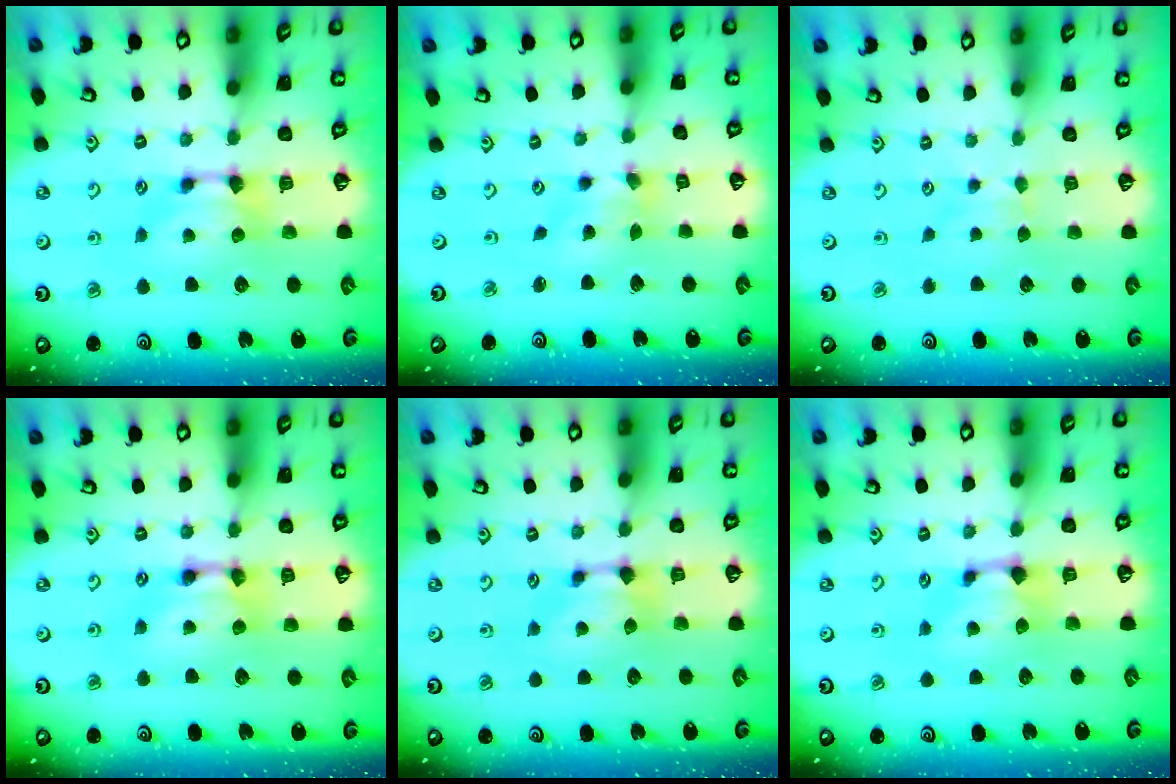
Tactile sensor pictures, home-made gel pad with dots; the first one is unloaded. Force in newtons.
{"total": 1.5, "press": 0.7, "slide": 1.3}
{"total": 2.2, "press": 2.2, "slide": 0.5}
{"total": 2.2, "press": 2.2, "slide": 0.1}
{"total": 0.8, "press": 0.5, "slide": 0.6}
{"total": 0.9, "press": 0.2, "slide": 0.8}